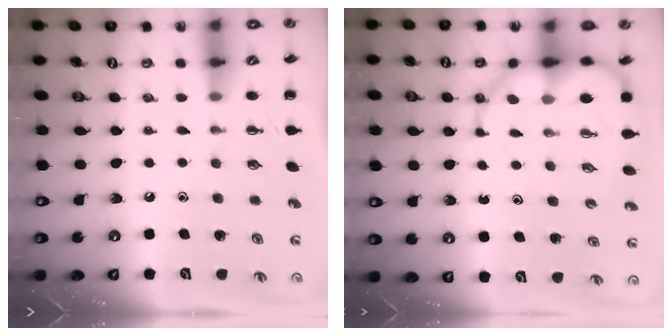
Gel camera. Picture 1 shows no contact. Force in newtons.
{"total": 10.3, "press": 9.9, "slide": 3.1}